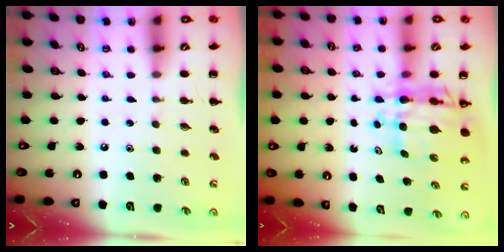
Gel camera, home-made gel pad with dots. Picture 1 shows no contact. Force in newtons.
{"total": 9.1, "press": 8.5, "slide": 3.2}